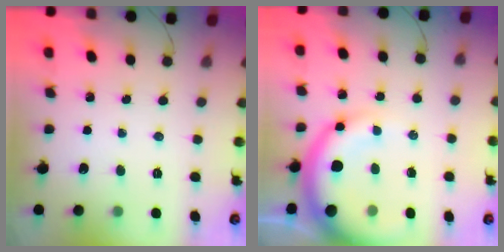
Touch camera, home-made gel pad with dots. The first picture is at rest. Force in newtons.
{"total": 11.1, "press": 10.9, "slide": 2.2}